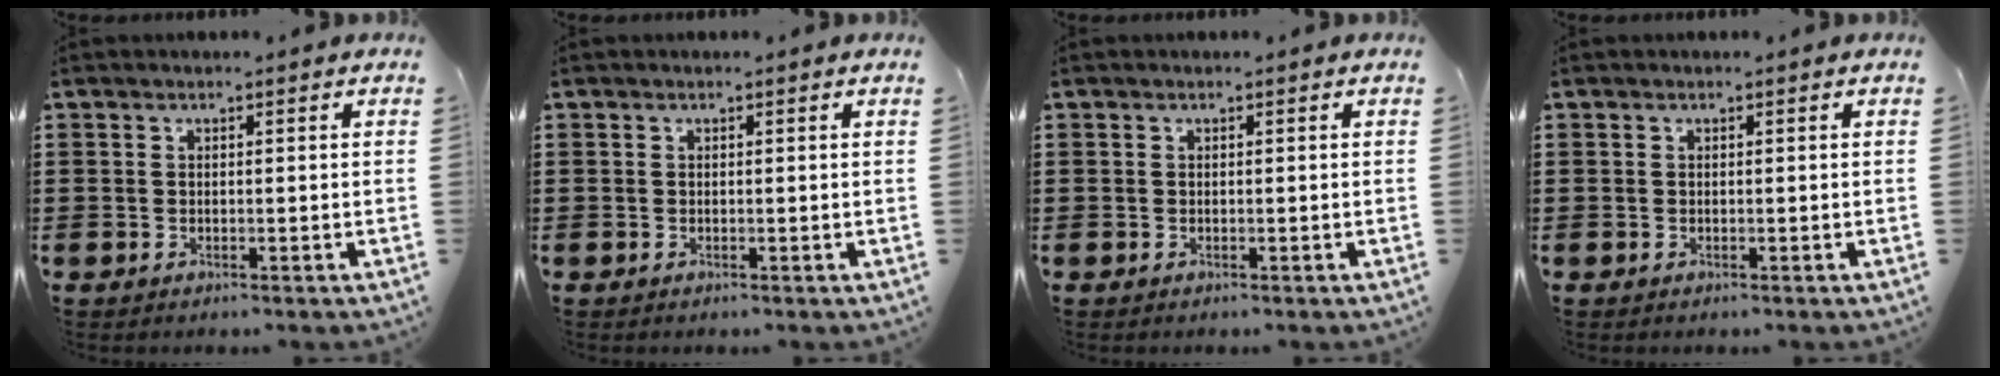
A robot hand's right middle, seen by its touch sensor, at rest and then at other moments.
{"total": 0.0}
{"total": 0.0}
{"total": 0.0}